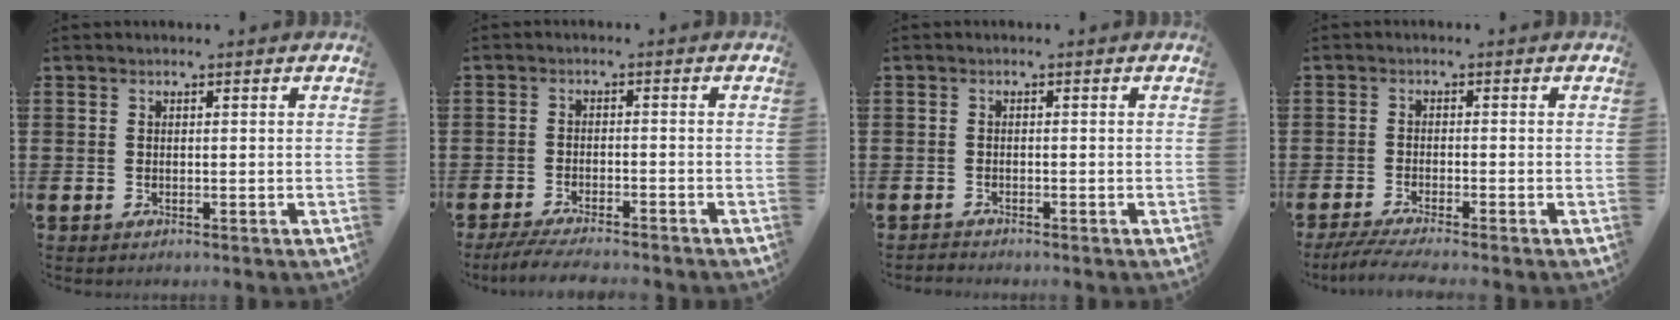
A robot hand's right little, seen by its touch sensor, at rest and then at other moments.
{"total": 3.1, "force": [-2.8, 0.0, 1.3], "torque": [-0.028, -0.003, -0.055]}
{"total": 0.7, "force": [-0.7, 0.0, -0.1], "torque": [0.000, -0.001, -0.015]}
{"total": 2.8, "force": [-2.1, 0.0, 1.8], "torque": [-0.035, -0.007, -0.040]}